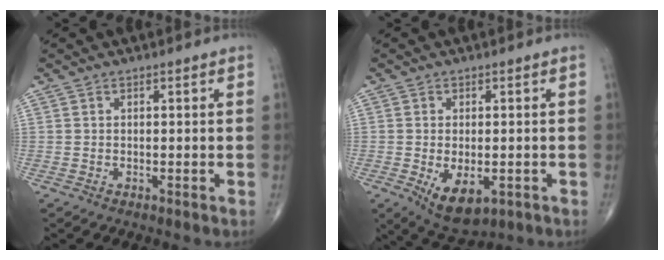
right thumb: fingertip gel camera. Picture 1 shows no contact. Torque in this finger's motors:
{"motor_torque": [-0.08, 0.44, 0.02, -0.21, 0.21]}